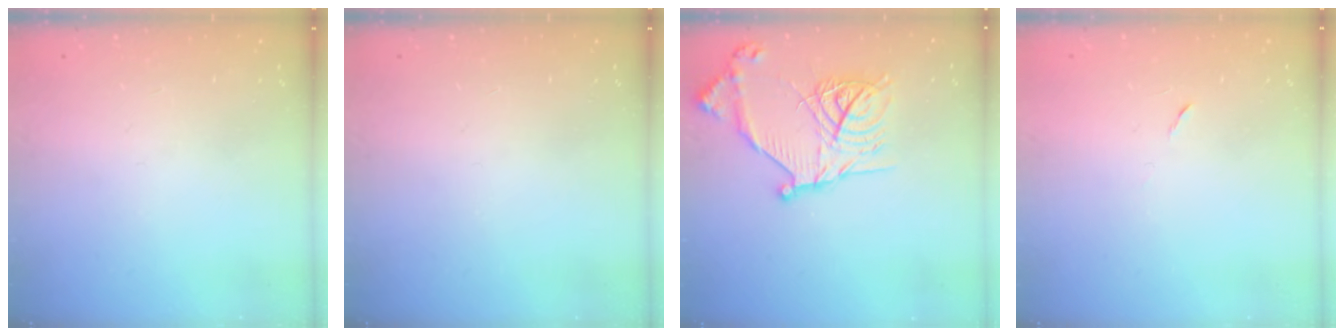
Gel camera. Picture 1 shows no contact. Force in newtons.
{"total": 0.0}
{"total": 18.2, "press": 18.2, "slide": 1.1}
{"total": 5.2, "press": 4.8, "slide": 2.1}